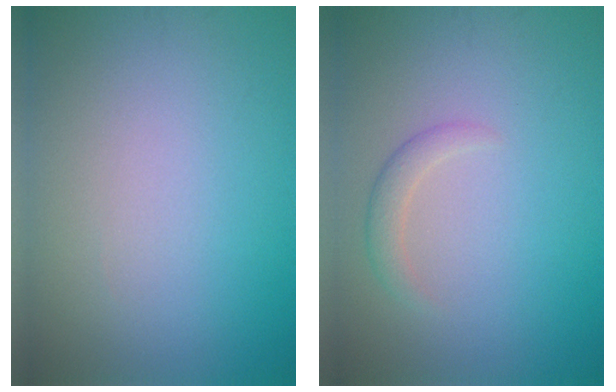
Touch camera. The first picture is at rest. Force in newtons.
{"total": 1.6, "press": 1.6, "slide": 0.1}